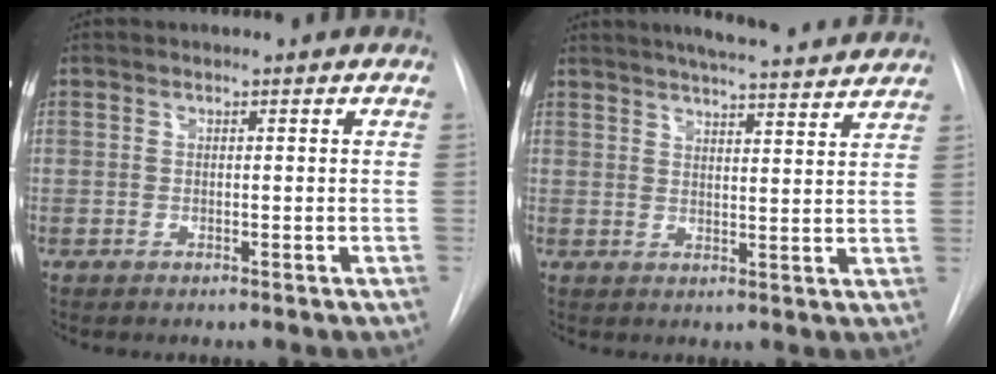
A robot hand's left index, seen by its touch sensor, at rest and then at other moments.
{"total": 15.6, "force": [14.2, 1.6, 6.2], "torque": [-0.092, 0.014, 0.182]}